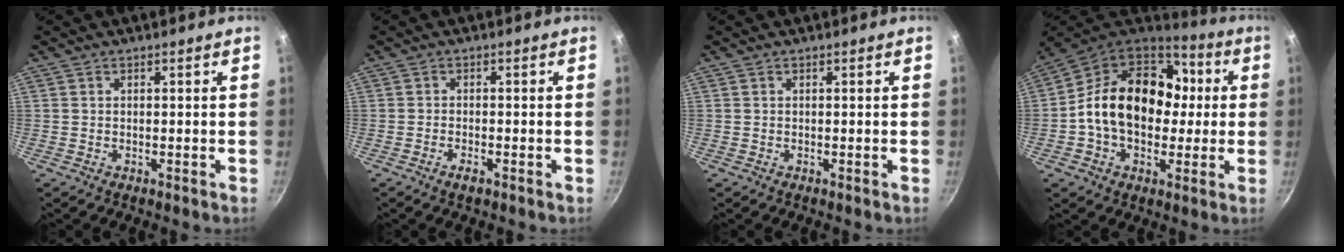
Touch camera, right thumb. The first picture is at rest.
{"total": 2.0, "force": [-1.2, 0.8, 1.4], "torque": [-0.033, 0.009, -0.027]}
{"total": 0.0}
{"total": 21.7, "force": [1.0, 15.9, 14.7], "torque": [-0.213, 0.039, 0.007]}